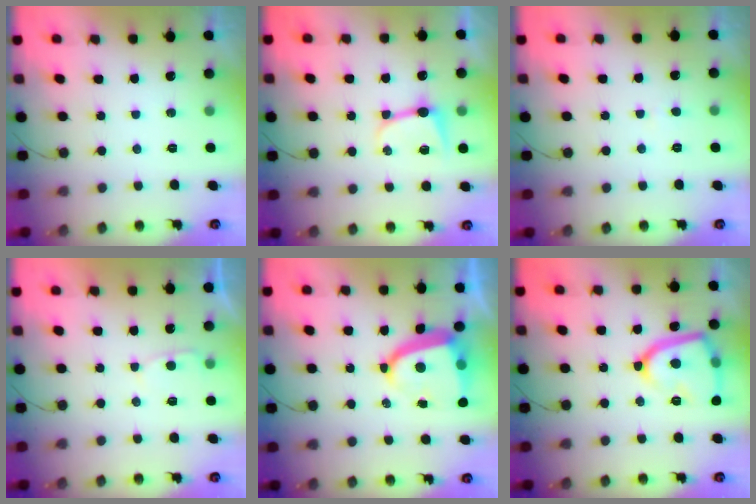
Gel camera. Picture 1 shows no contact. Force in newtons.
{"total": 7.2, "press": 7.1, "slide": 0.7}
{"total": 0.7, "press": 0.7, "slide": 0.1}
{"total": 2.7, "press": 2.7, "slide": 0.4}
{"total": 10.3, "press": 10.2, "slide": 1.6}
{"total": 17.0, "press": 16.9, "slide": 1.5}